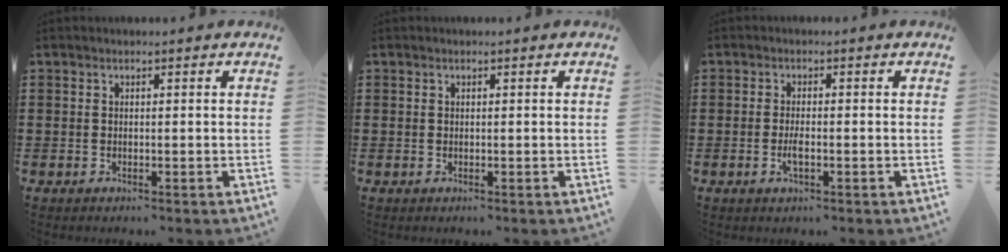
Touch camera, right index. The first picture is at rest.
{"total": 0.0}
{"total": 2.4, "force": [-0.7, 0.5, 2.2], "torque": [-0.048, -0.005, -0.014]}